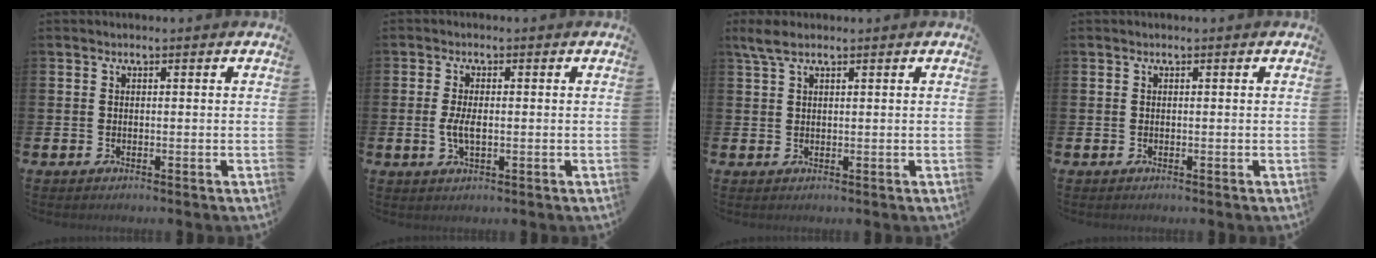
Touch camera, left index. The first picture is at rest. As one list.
[{"total": 2.9, "force": [-0.3, 1.3, 2.6], "torque": [-0.050, 0.003, -0.007]}, {"total": 2.8, "force": [1.8, 1.0, 1.8], "torque": [-0.038, 0.006, 0.033]}, {"total": 0.0}]